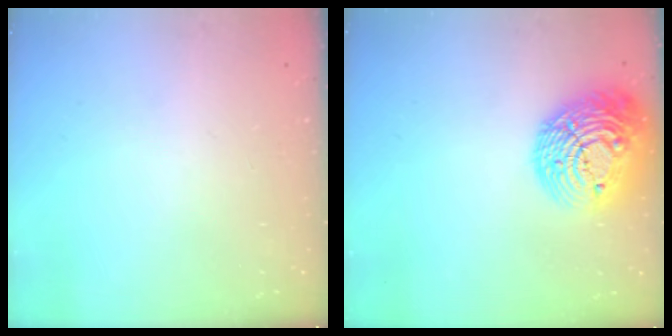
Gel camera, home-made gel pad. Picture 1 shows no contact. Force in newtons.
{"total": 19.7, "press": 19.7, "slide": 1.1}